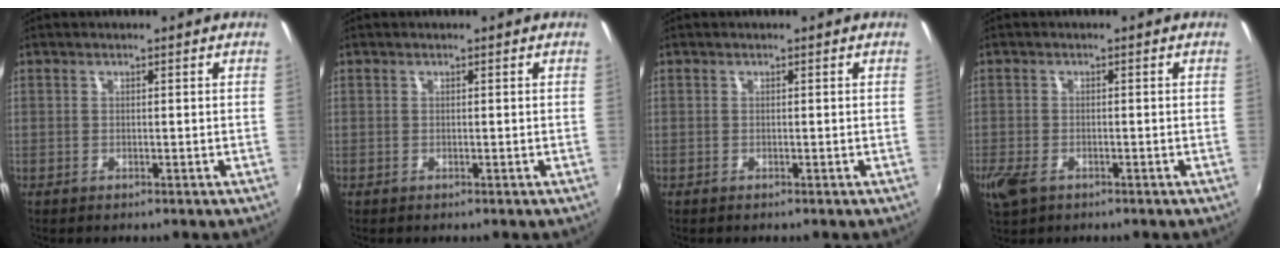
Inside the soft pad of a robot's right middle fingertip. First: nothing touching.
{"total": 0.0}
{"total": 0.0}
{"total": 5.1, "force": [-2.8, 2.9, 3.1], "torque": [-0.076, -0.015, -0.053]}